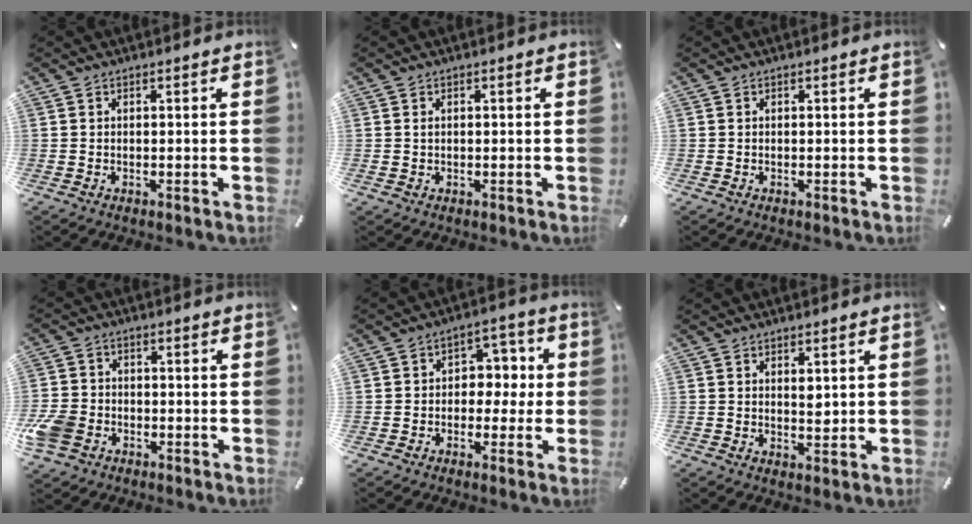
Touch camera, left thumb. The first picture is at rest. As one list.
[{"total": 0.7, "force": [0.1, 0.5, 0.4], "torque": [-0.009, 0.001, 0.001]}, {"total": 0.0}, {"total": 7.4, "force": [-3.2, 5.8, 3.4], "torque": [-0.083, 0.017, -0.060]}, {"total": 6.2, "force": [-0.8, 5.3, 3.1], "torque": [-0.034, 0.006, -0.022]}, {"total": 2.4, "force": [1.2, 1.3, 1.6], "torque": [-0.018, -0.005, 0.018]}]